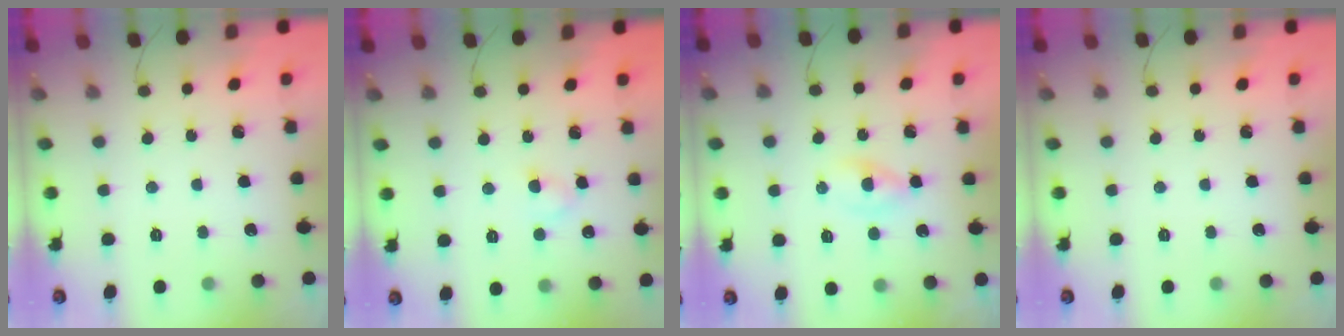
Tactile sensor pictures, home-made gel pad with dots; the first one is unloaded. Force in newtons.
{"total": 2.7, "press": 2.5, "slide": 1.2}
{"total": 1.5, "press": 1.3, "slide": 0.8}
{"total": 0.0}